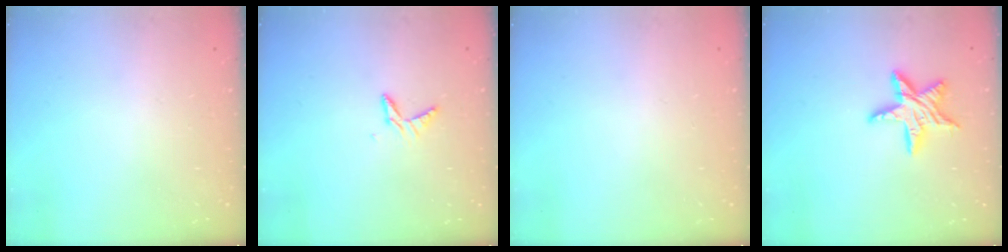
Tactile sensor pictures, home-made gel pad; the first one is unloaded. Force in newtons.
{"total": 6.2, "press": 6.1, "slide": 0.4}
{"total": 0.0}
{"total": 11.6, "press": 11.6, "slide": 0.9}